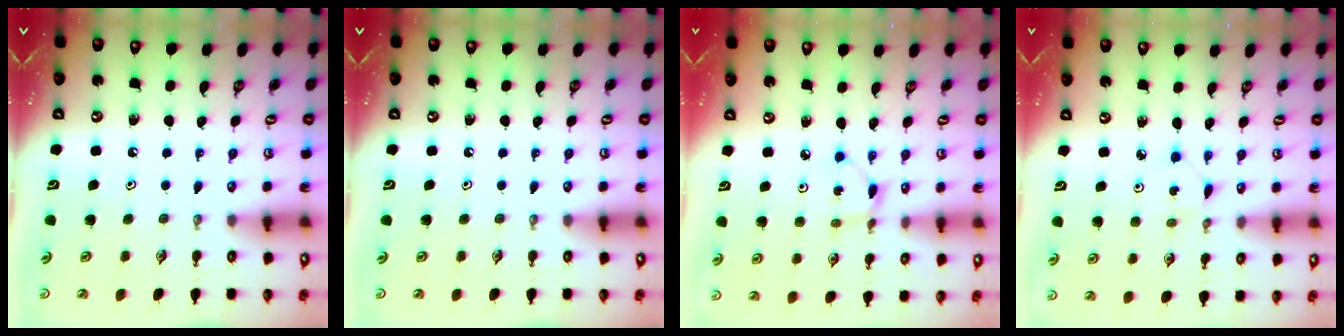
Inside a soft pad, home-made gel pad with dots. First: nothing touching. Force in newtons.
{"total": 0.0}
{"total": 2.6, "press": 2.6, "slide": 0.3}
{"total": 2.4, "press": 2.4, "slide": 0.3}